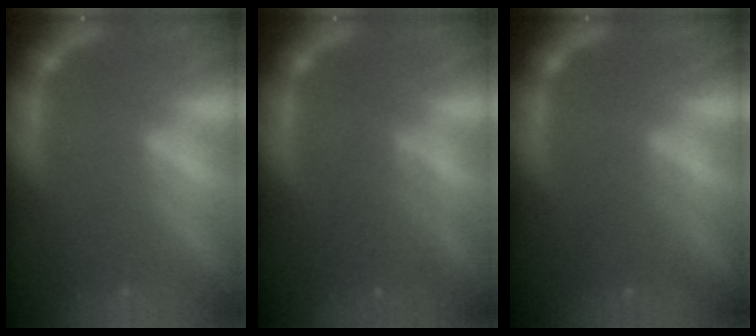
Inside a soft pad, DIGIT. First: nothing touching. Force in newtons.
{"total": 3.0}
{"total": 2.5}